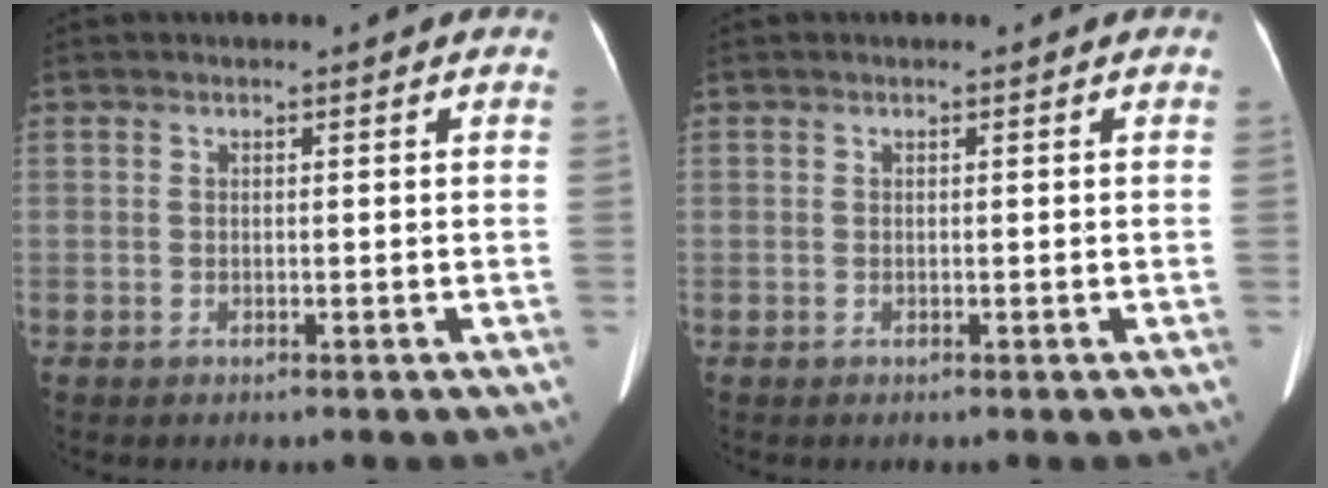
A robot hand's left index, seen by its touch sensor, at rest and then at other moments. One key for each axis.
{"total": 0.0}